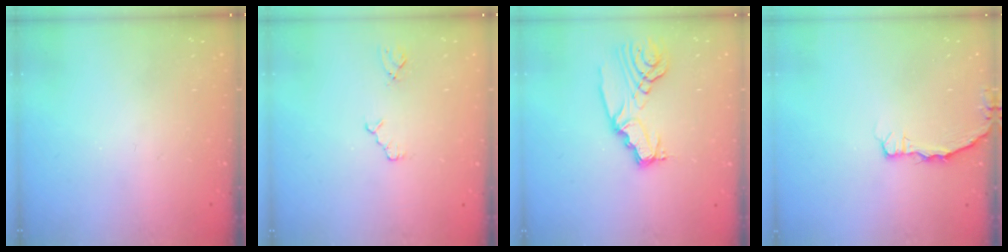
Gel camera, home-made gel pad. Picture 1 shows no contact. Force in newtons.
{"total": 3.8, "press": 3.7, "slide": 0.7}
{"total": 9.8, "press": 9.7, "slide": 0.9}
{"total": 3.0, "press": 3.0, "slide": 0.3}